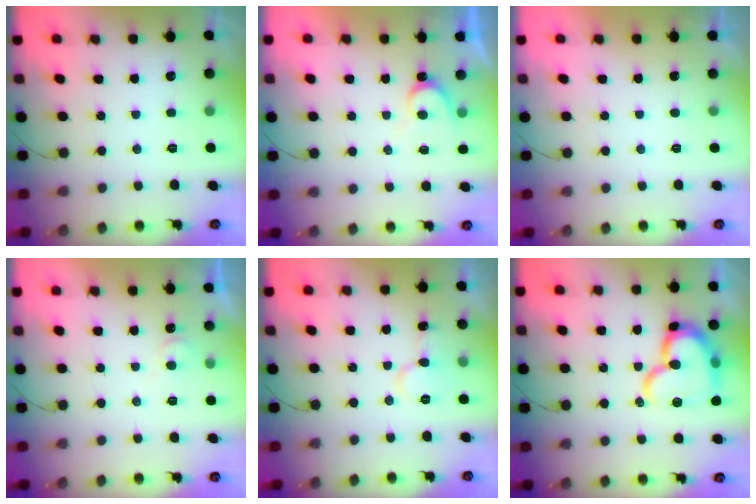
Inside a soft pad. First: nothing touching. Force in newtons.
{"total": 5.3, "press": 5.3, "slide": 0.5}
{"total": 1.0, "press": 1.0, "slide": 0.2}
{"total": 4.4, "press": 4.3, "slide": 0.4}
{"total": 7.3, "press": 7.3, "slide": 0.7}
{"total": 18.3, "press": 18.3, "slide": 0.9}